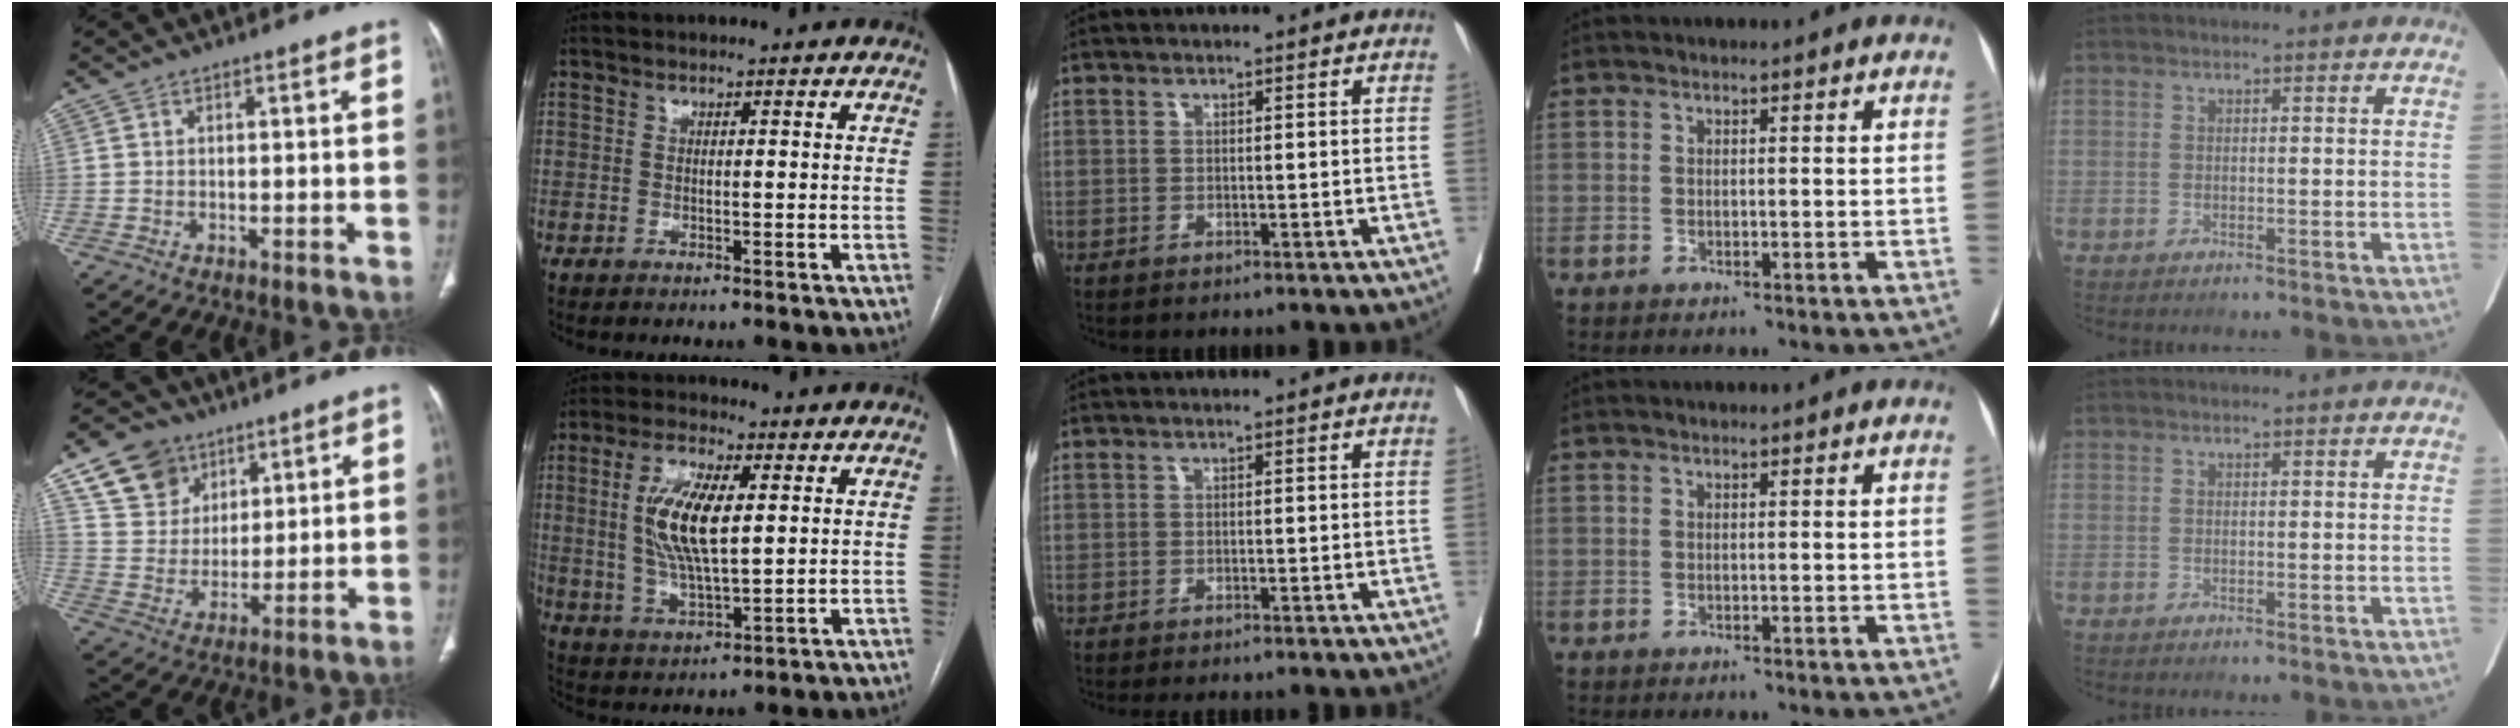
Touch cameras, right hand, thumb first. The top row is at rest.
{"thumb": {"total": 12.0, "force": [7.0, 9.1, 3.7], "torque": [-0.042, -0.024, 0.137]}, "index": {"total": 11.0, "force": [2.1, 3.3, 10.3], "torque": [-0.215, 0.003, 0.042]}, "middle": {"total": 1.3, "force": [-1.1, 0.3, 0.6], "torque": [-0.004, -0.003, -0.020]}}